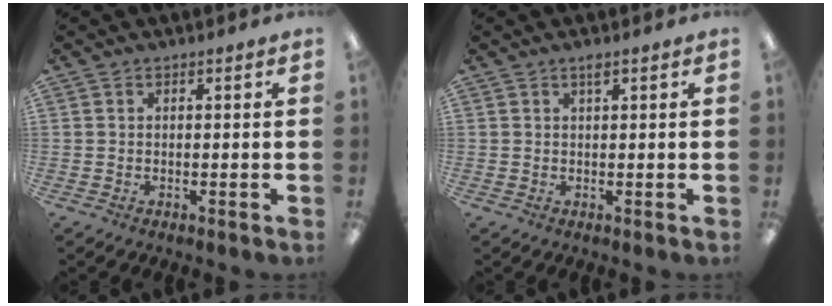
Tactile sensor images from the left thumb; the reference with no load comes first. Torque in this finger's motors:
{"motor_torque": [0.25, -0.20, 0.63, 0.19, 0.00]}